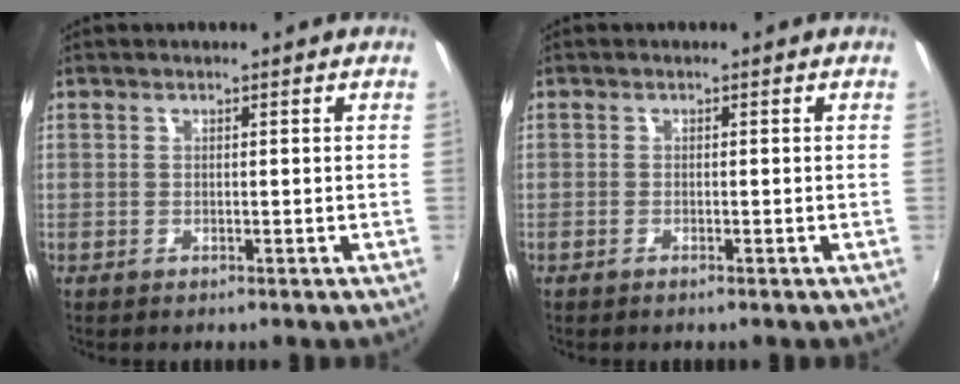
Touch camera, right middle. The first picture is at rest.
{"total": 0.7, "force": [-0.6, 0.0, 0.3], "torque": [-0.006, -0.003, -0.013]}